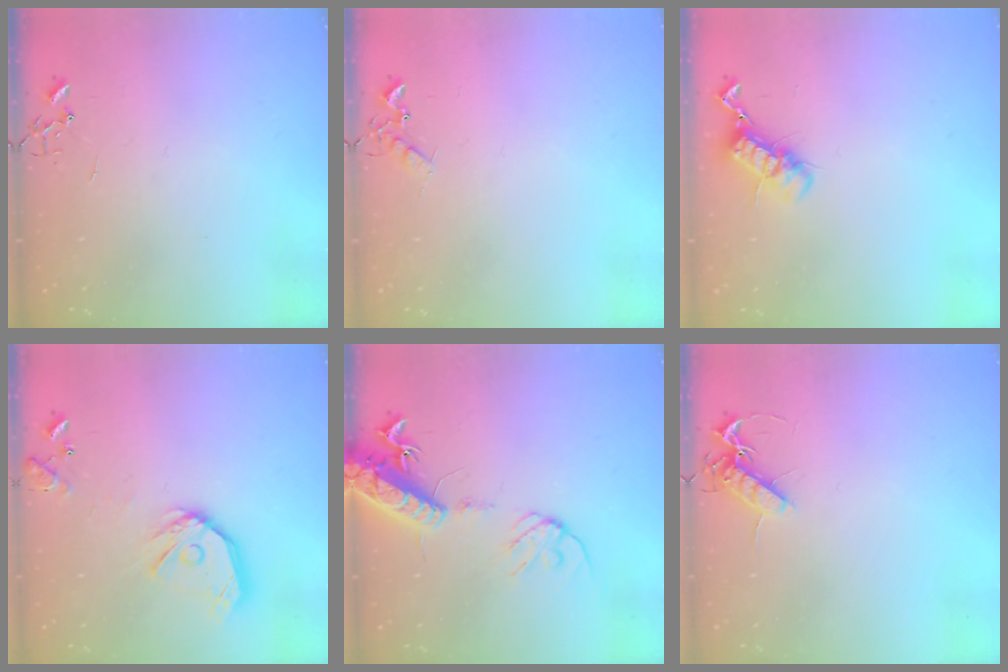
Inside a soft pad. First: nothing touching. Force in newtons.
{"total": 5.8, "press": 5.7, "slide": 0.6}
{"total": 11.9, "press": 11.9, "slide": 0.8}
{"total": 15.3, "press": 15.1, "slide": 2.1}
{"total": 16.1, "press": 15.7, "slide": 3.6}
{"total": 9.3, "press": 9.2, "slide": 1.3}